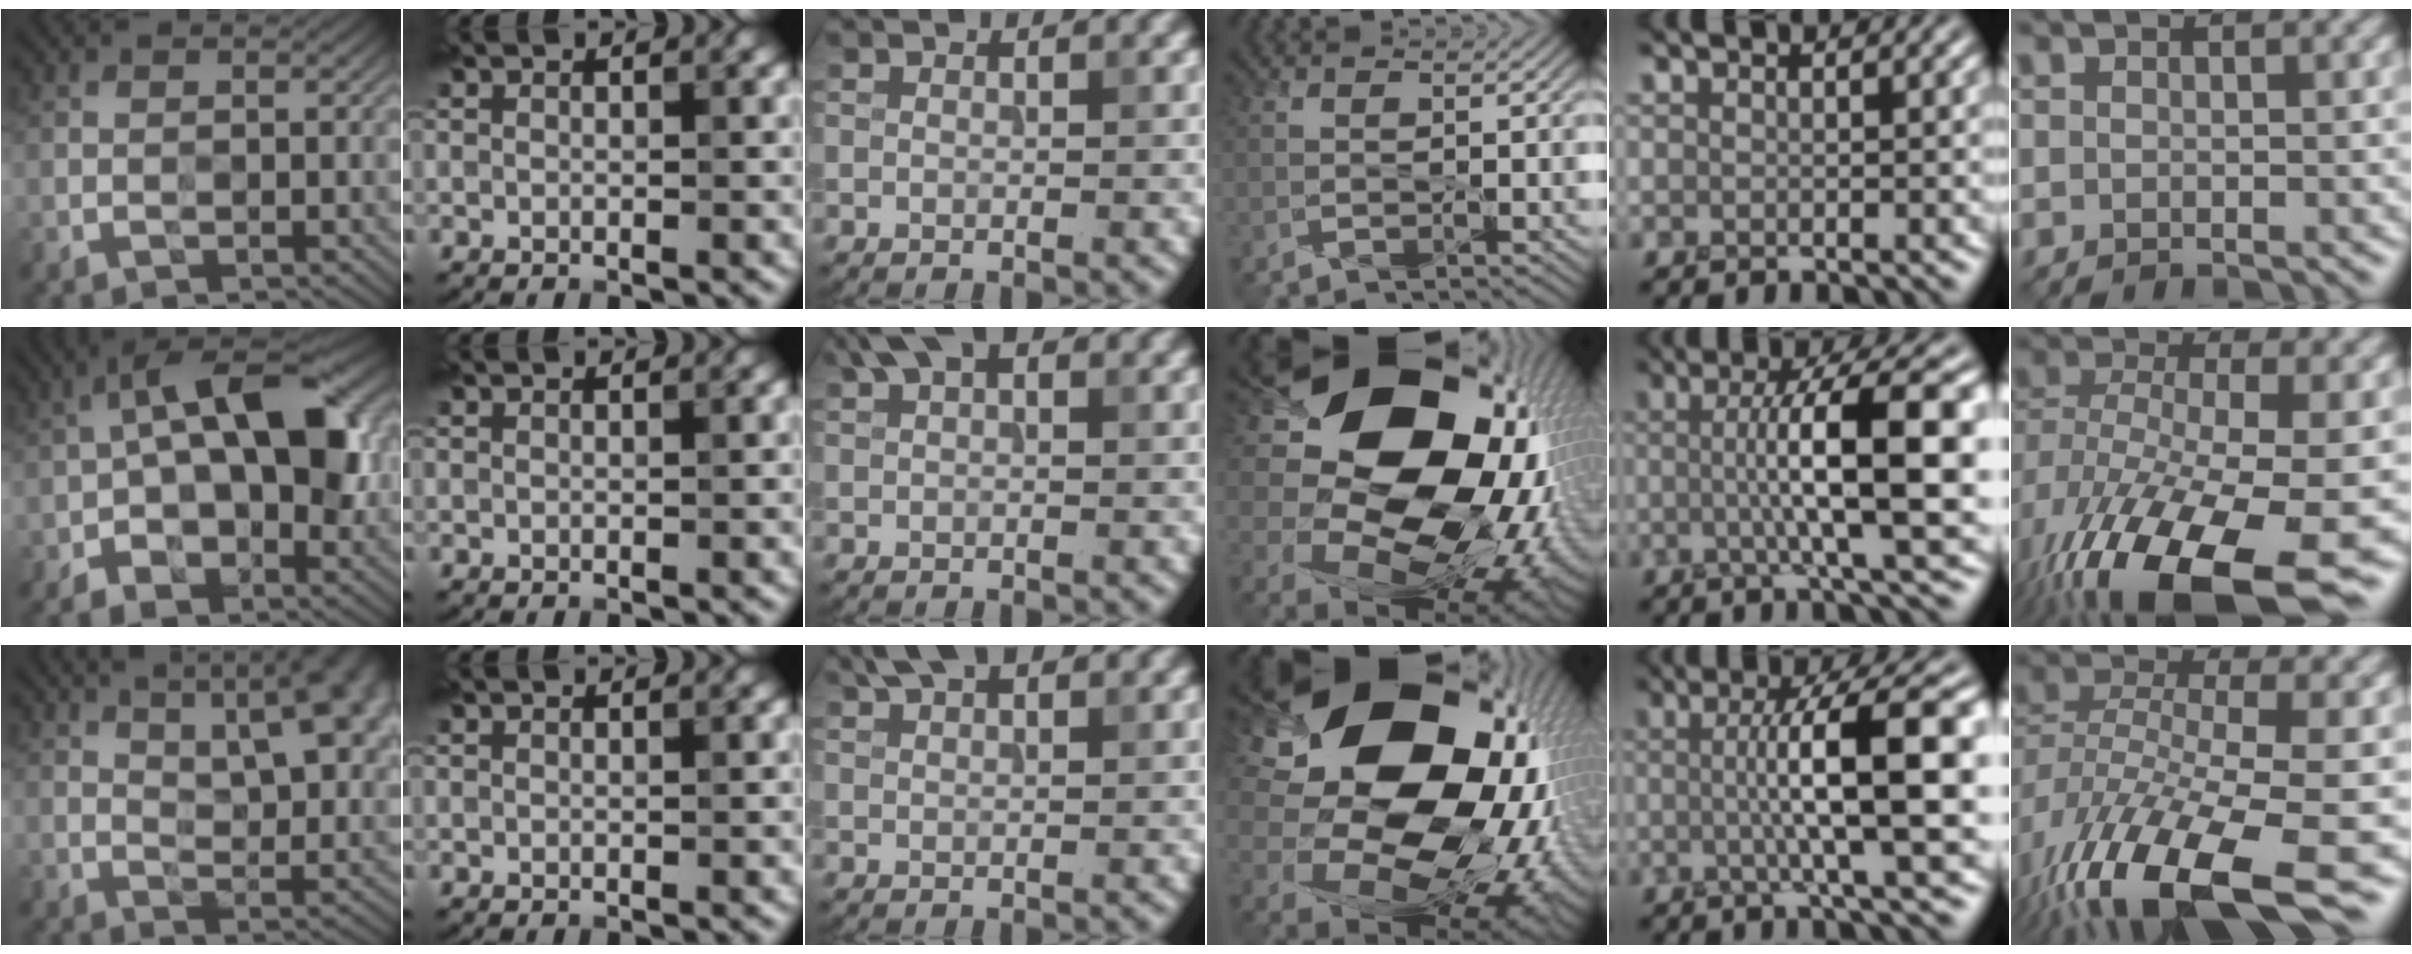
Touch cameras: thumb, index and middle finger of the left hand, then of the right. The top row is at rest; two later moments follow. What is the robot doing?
{"motion": "peel", "object": "tape"}